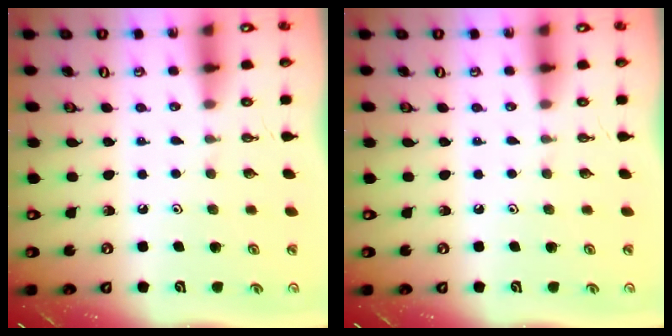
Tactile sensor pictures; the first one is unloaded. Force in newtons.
{"total": 0.0}